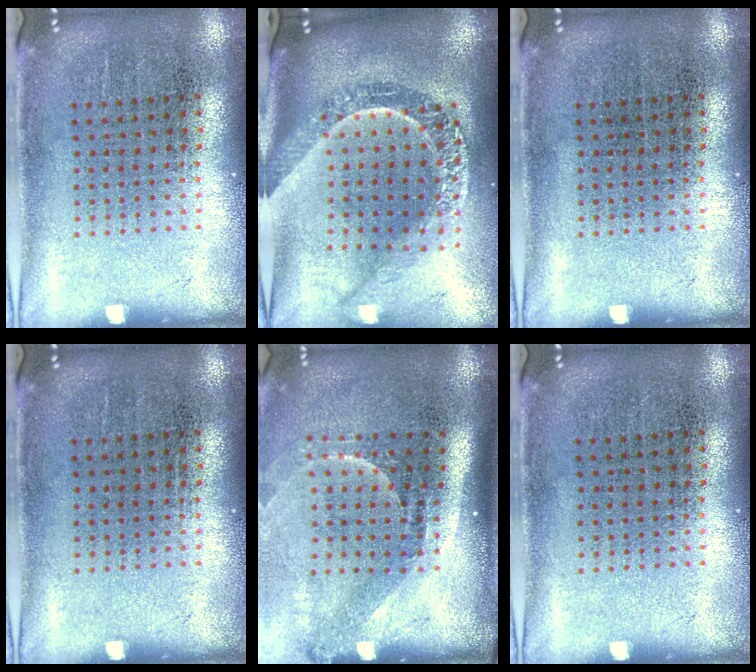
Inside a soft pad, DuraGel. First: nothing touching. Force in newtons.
{"total": 2.7, "press": 2.2, "slide": 1.6}
{"total": 0.0}
{"total": 0.0}
{"total": 2.2, "press": 1.4, "slide": 1.7}
{"total": 0.0}